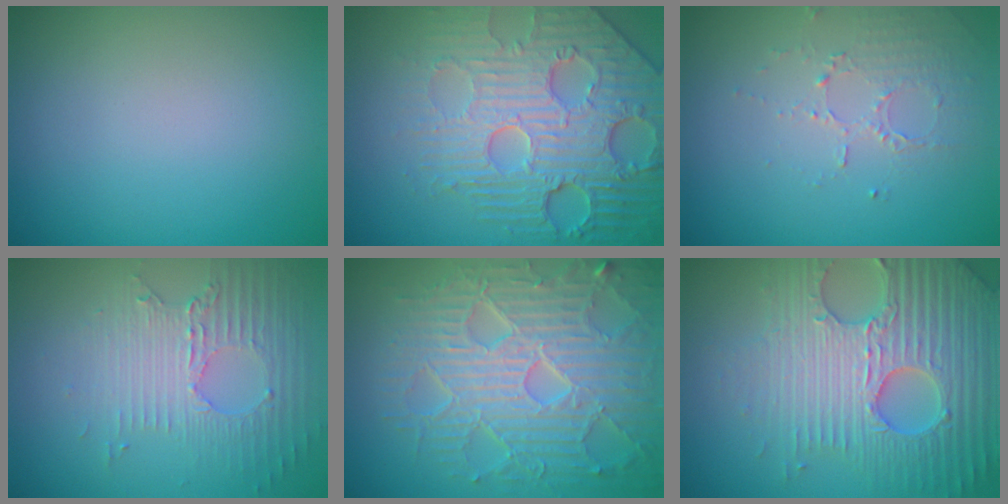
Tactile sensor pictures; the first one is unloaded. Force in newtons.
{"total": 8.0, "press": 6.1, "slide": 5.2}
{"total": 1.6, "press": 1.0, "slide": 1.3}
{"total": 3.9, "press": 2.9, "slide": 2.6}
{"total": 8.4, "press": 6.1, "slide": 5.8}
{"total": 7.1, "press": 6.8, "slide": 1.8}